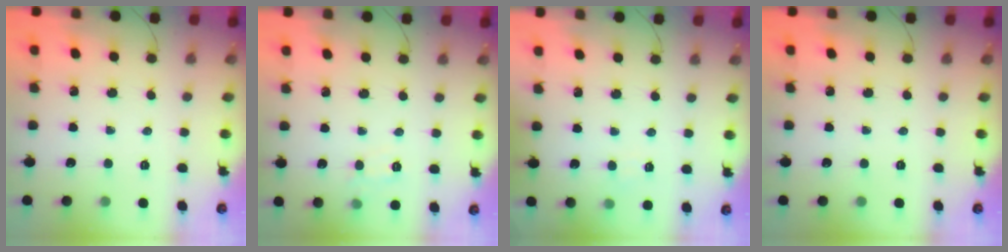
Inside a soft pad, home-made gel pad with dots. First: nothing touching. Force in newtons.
{"total": 6.8, "press": 6.6, "slide": 1.6}
{"total": 3.6, "press": 3.4, "slide": 1.1}
{"total": 0.0}